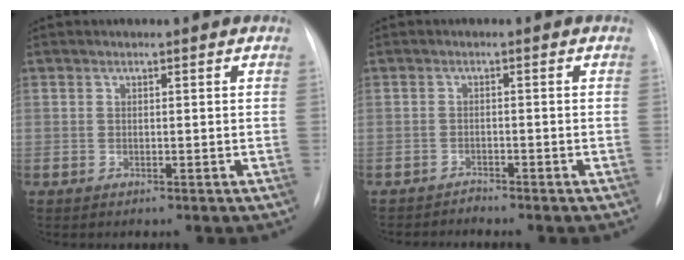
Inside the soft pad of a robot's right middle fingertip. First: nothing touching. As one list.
[{"total": 1.4, "force": [-1.3, 0.0, -0.5], "torque": [0.019, -0.006, -0.022]}]